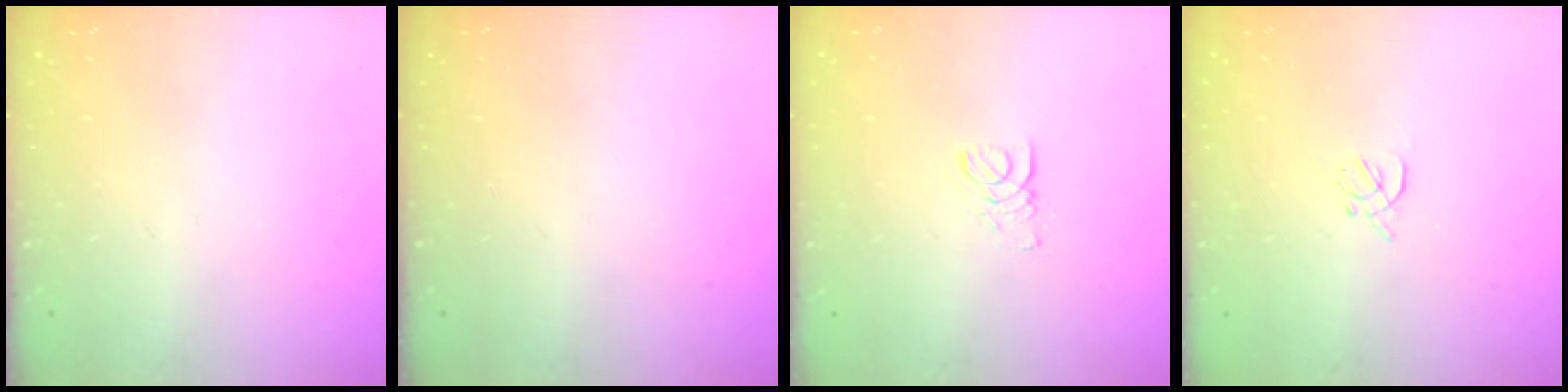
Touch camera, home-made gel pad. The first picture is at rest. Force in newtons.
{"total": 0.0}
{"total": 1.6, "press": 1.6, "slide": 0.1}
{"total": 1.4, "press": 1.3, "slide": 0.5}